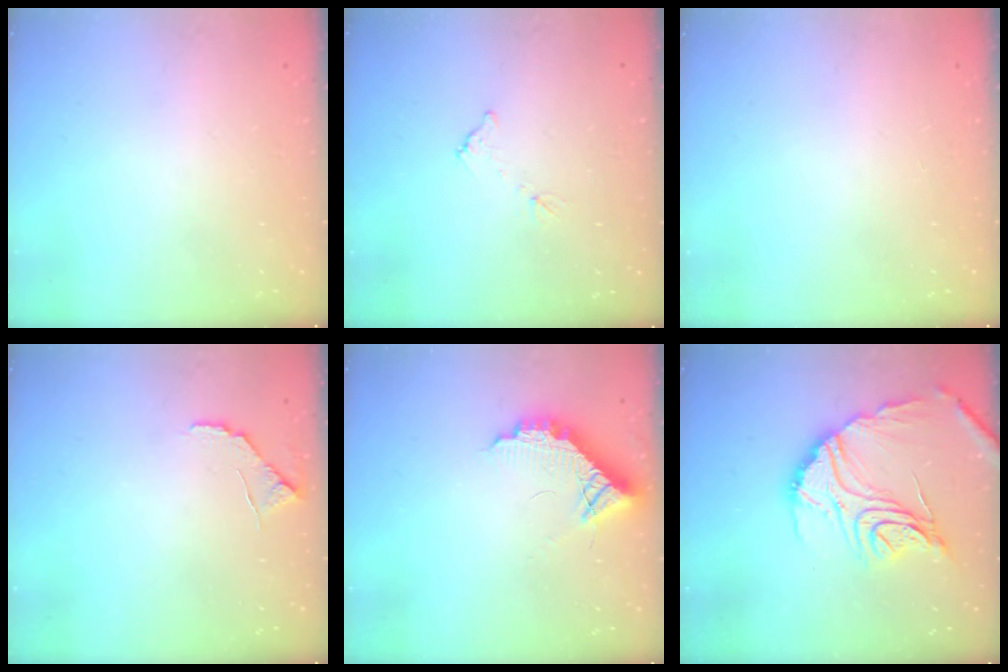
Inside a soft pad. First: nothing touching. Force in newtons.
{"total": 5.4, "press": 5.4, "slide": 0.1}
{"total": 0.0}
{"total": 6.4, "press": 6.4, "slide": 0.4}
{"total": 10.2, "press": 10.2, "slide": 0.8}
{"total": 18.6, "press": 18.5, "slide": 1.4}